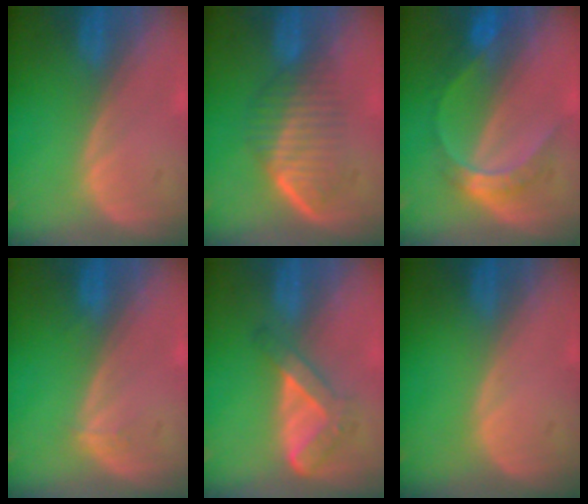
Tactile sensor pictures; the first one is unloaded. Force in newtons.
{"total": 7.1, "press": 6.1, "slide": 3.6}
{"total": 6.7, "press": 5.7, "slide": 3.4}
{"total": 0.9, "press": 0.8, "slide": 0.2}
{"total": 5.6, "press": 4.7, "slide": 3.0}
{"total": 0.0}